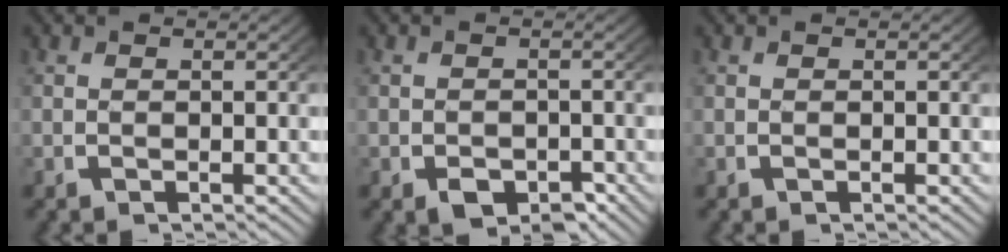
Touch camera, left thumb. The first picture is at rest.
{"total": 3.5, "force": [-1.8, 2.3, 1.9], "torque": [-0.026, -0.025, -0.022]}
{"total": 0.0}